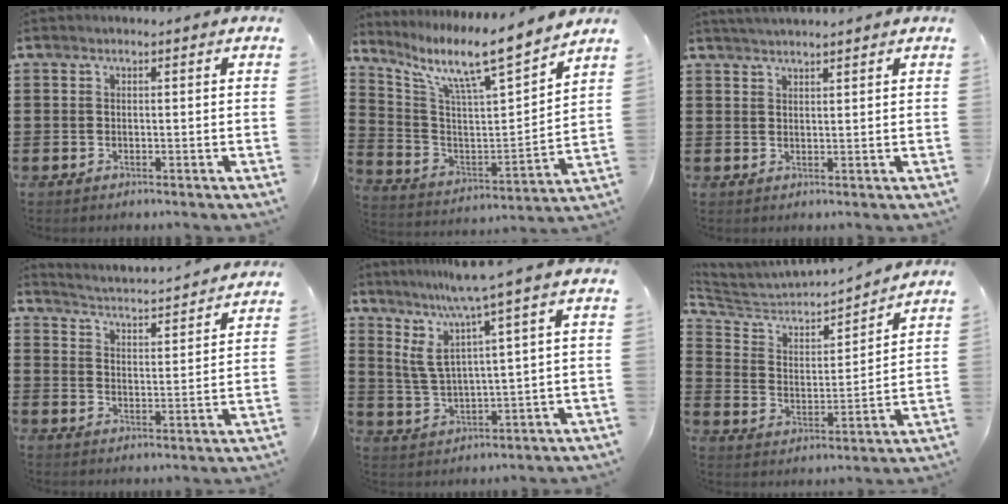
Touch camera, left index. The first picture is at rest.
{"total": 10.2, "force": [8.5, 0.5, 5.6], "torque": [-0.128, -0.070, 0.132]}
{"total": 1.9, "force": [1.8, -0.2, 0.3], "torque": [-0.009, 0.001, 0.036]}
{"total": 2.9, "force": [2.9, -0.5, 0.1], "torque": [-0.023, -0.035, 0.040]}
{"total": 6.4, "force": [3.7, -0.3, 5.2], "torque": [-0.132, -0.030, 0.052]}
{"total": 3.9, "force": [3.6, 1.1, 0.9], "torque": [-0.046, -0.033, 0.051]}